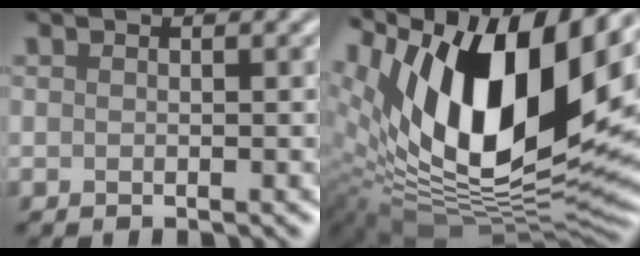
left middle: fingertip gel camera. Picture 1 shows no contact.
{"total": 17.6, "force": [6.6, 7.8, 14.3], "torque": [-0.248, 0.003, 0.106]}